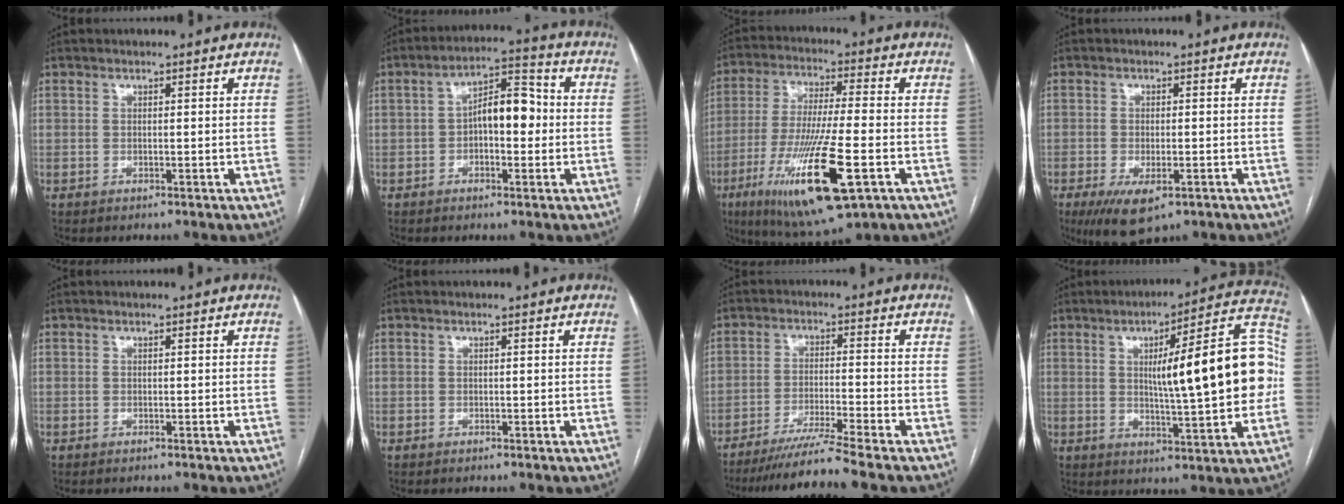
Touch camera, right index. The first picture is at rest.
{"total": 8.0, "force": [-0.4, 3.4, 7.2], "torque": [-0.117, 0.032, -0.009]}
{"total": 18.0, "force": [-7.2, 2.3, 16.4], "torque": [-0.329, -0.040, -0.122]}
{"total": 7.1, "force": [-3.8, 2.7, 5.4], "torque": [-0.093, -0.014, -0.055]}
{"total": 0.0}
{"total": 0.0}
{"total": 8.5, "force": [-7.2, -2.5, 3.7], "torque": [-0.055, -0.031, -0.125]}
{"total": 19.4, "force": [1.1, 2.5, 19.2], "torque": [-0.264, 0.033, 0.014]}